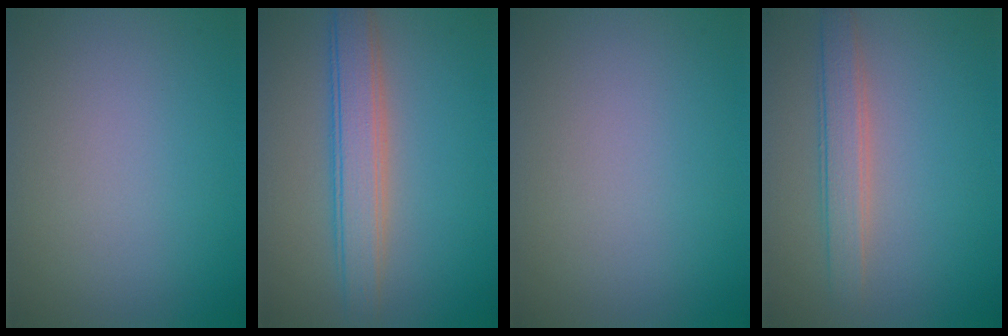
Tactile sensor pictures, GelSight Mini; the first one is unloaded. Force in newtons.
{"total": 4.4, "press": 4.4, "slide": 0.3}
{"total": 0.0}
{"total": 2.8, "press": 2.8, "slide": 0.3}